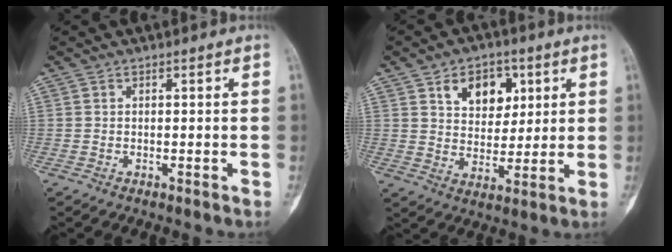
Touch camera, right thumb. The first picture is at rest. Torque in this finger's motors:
{"motor_torque": [-0.55, 0.84, 0.37, -0.22, 0.05]}